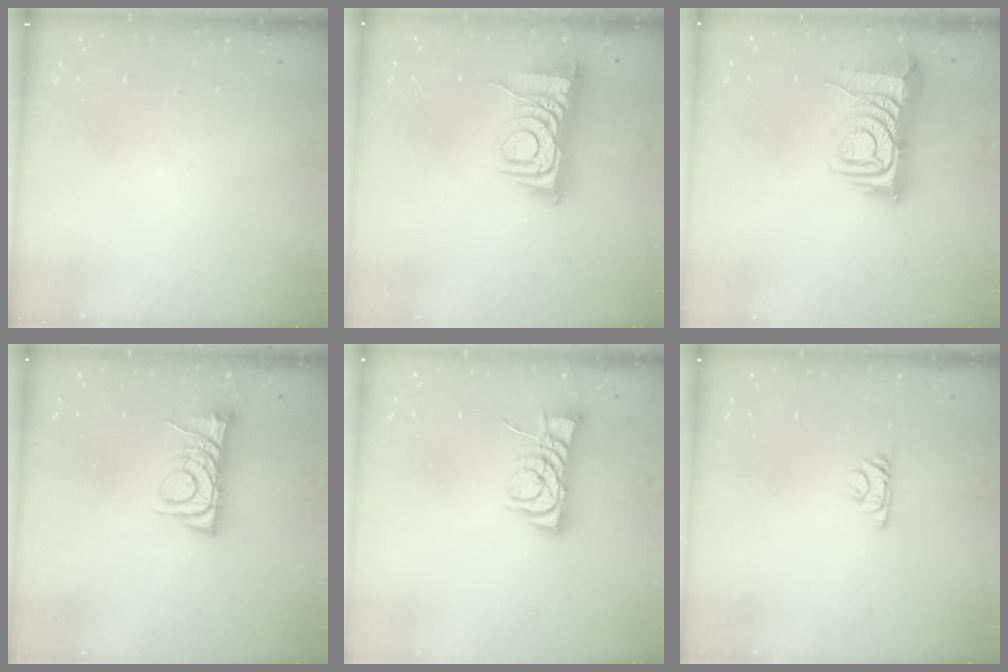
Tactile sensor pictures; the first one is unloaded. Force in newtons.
{"total": 9.1, "press": 9.0, "slide": 1.0}
{"total": 9.5, "press": 9.4, "slide": 1.2}
{"total": 7.6, "press": 7.5, "slide": 0.9}
{"total": 7.8, "press": 7.7, "slide": 0.6}
{"total": 4.3, "press": 4.3, "slide": 0.7}